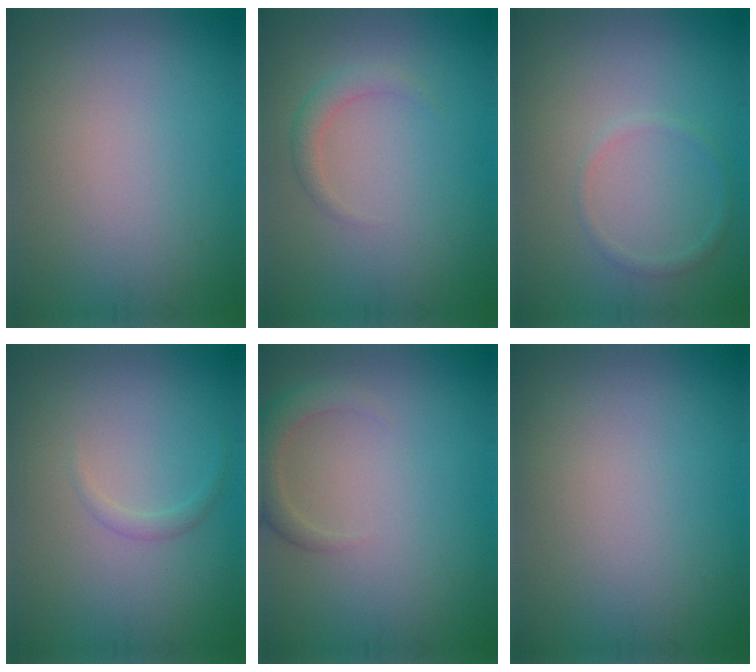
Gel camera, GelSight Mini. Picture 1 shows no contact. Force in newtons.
{"total": 1.6, "press": 1.6, "slide": 0.1}
{"total": 1.0, "press": 1.0, "slide": 0.1}
{"total": 1.0, "press": 1.0, "slide": 0.1}
{"total": 2.3, "press": 2.3, "slide": 0.2}
{"total": 0.0}